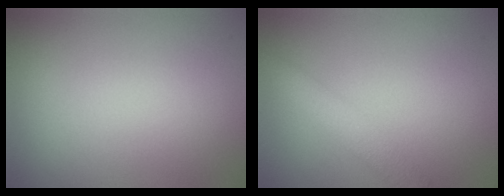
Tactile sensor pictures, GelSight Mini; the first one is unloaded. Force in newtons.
{"total": 2.6, "press": 2.6, "slide": 0.2}